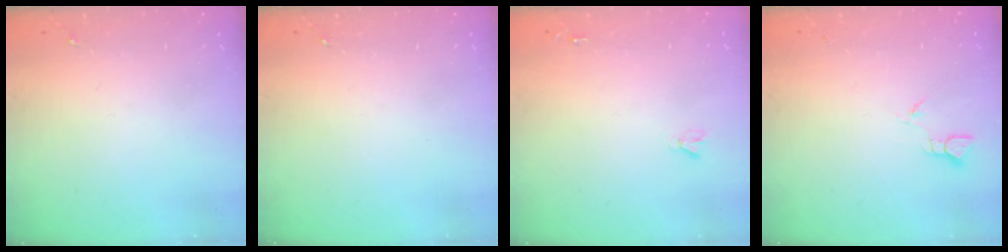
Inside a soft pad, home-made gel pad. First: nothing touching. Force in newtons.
{"total": 0.0}
{"total": 1.8, "press": 1.8, "slide": 0.1}
{"total": 2.4, "press": 2.4, "slide": 0.2}